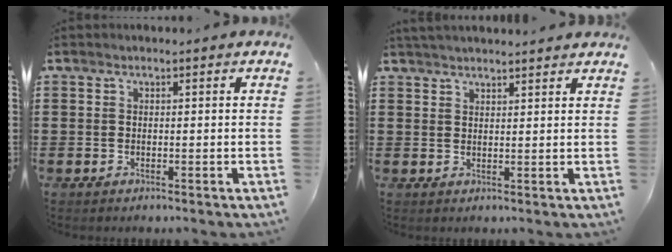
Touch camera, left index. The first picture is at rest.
{"total": 2.2, "force": [2.2, -0.1, 0.3], "torque": [-0.012, 0.000, 0.043]}